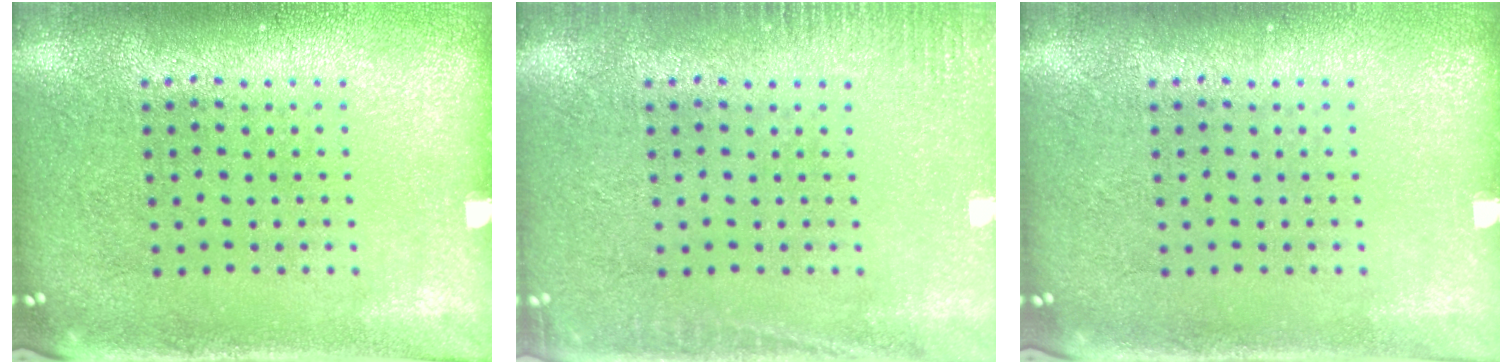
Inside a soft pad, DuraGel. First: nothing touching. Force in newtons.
{"total": 1.9, "press": 1.9, "slide": 0.4}
{"total": 0.0}